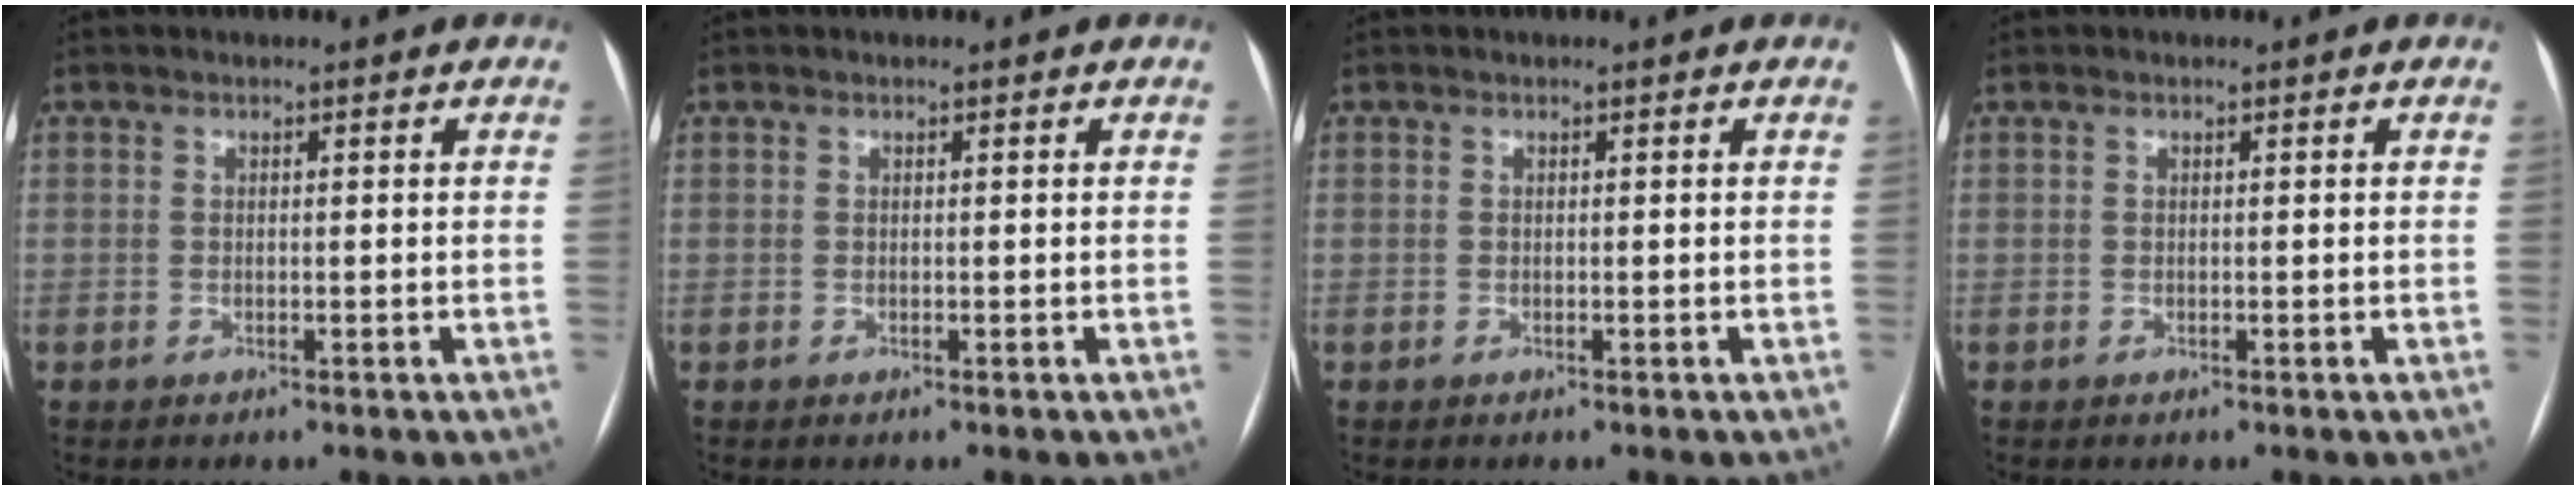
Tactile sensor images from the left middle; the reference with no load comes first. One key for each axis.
{"total": 0.0}
{"total": 0.0}
{"total": 0.0}